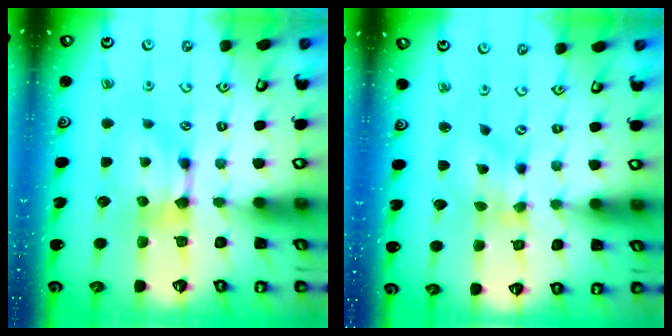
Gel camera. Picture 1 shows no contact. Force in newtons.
{"total": 1.8, "press": 1.6, "slide": 0.9}